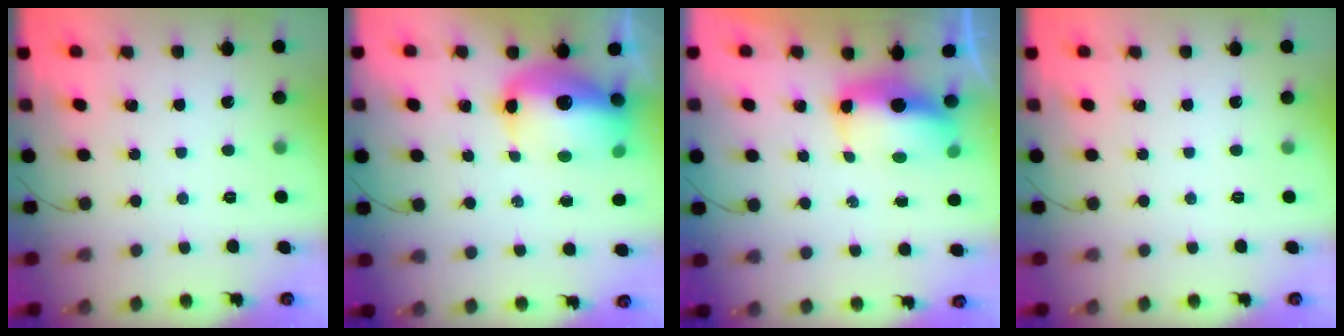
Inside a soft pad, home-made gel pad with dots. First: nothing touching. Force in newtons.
{"total": 15.4, "press": 15.0, "slide": 3.3}
{"total": 8.2, "press": 8.1, "slide": 1.0}
{"total": 0.0}